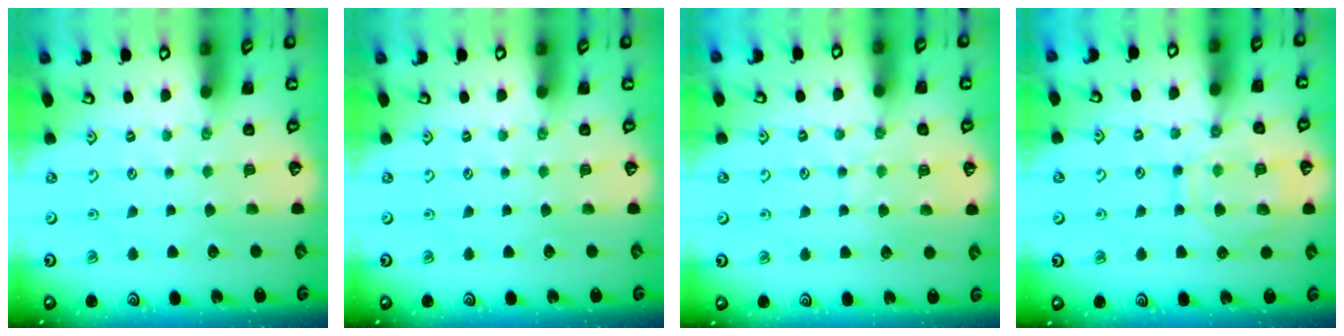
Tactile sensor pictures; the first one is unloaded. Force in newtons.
{"total": 0.0}
{"total": 5.3, "press": 5.3, "slide": 0.7}
{"total": 12.4, "press": 12.3, "slide": 1.1}